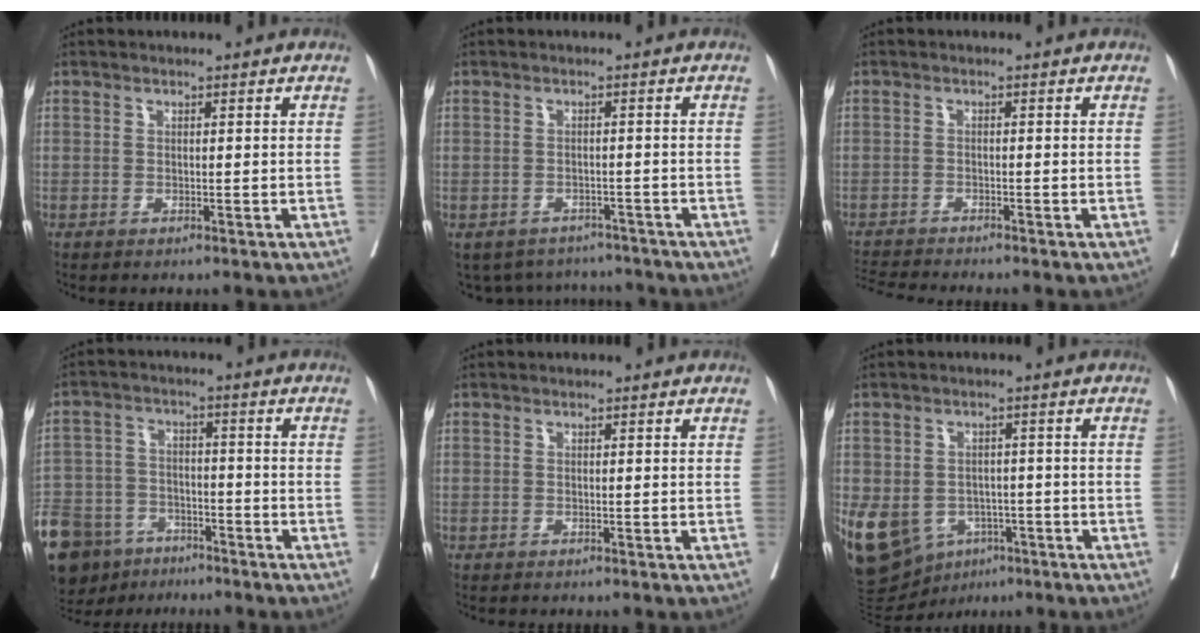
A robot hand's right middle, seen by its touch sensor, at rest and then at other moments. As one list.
[{"total": 9.1, "force": [-8.4, 3.5, 1.2], "torque": [-0.019, 0.013, -0.105]}, {"total": 5.3, "force": [-5.1, -1.1, 1.0], "torque": [-0.019, -0.015, -0.091]}, {"total": 19.8, "force": [-13.8, 11.4, 8.4], "torque": [-0.244, -0.018, -0.225]}, {"total": 2.0, "force": [-1.9, 0.3, 0.7], "torque": [-0.013, -0.003, -0.028]}, {"total": 16.6, "force": [-6.8, 12.6, 8.3], "torque": [-0.209, 0.007, -0.095]}]